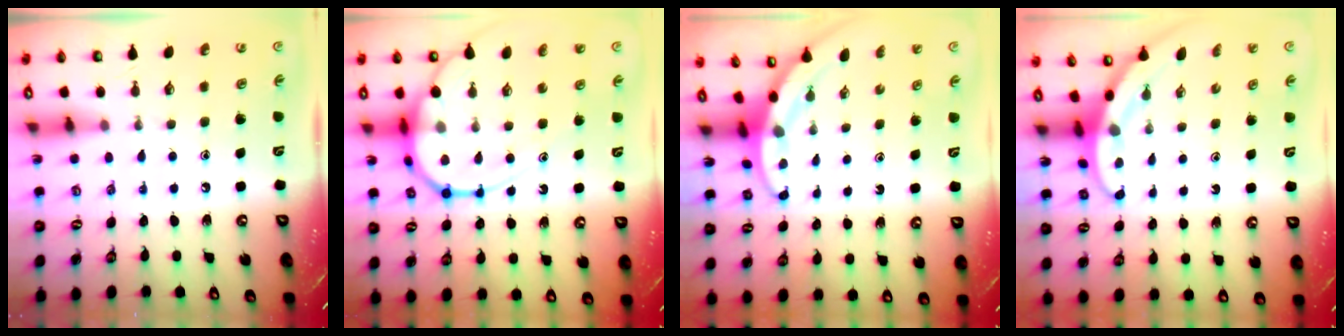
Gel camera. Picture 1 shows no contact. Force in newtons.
{"total": 13.8, "press": 13.7, "slide": 1.3}
{"total": 3.4, "press": 3.4, "slide": 0.1}
{"total": 3.1, "press": 3.1, "slide": 0.1}